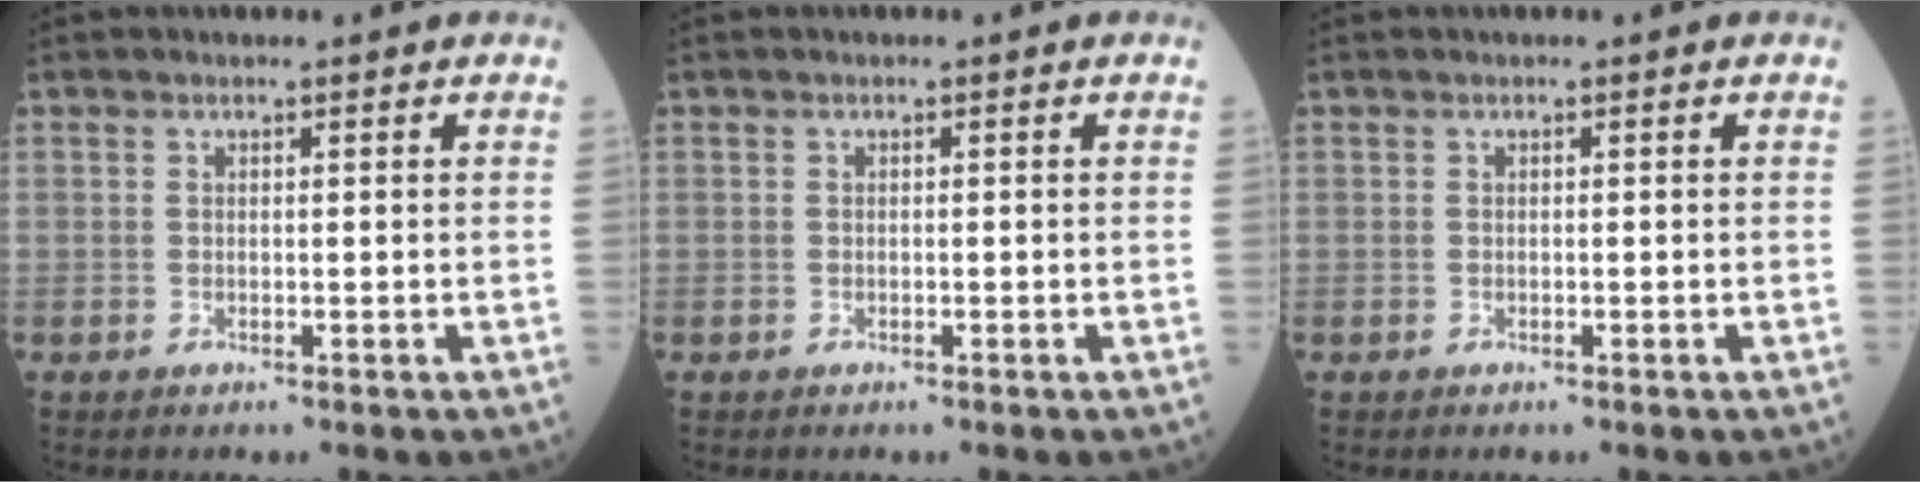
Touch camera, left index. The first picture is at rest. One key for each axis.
{"total": 0.0}
{"total": 0.0}